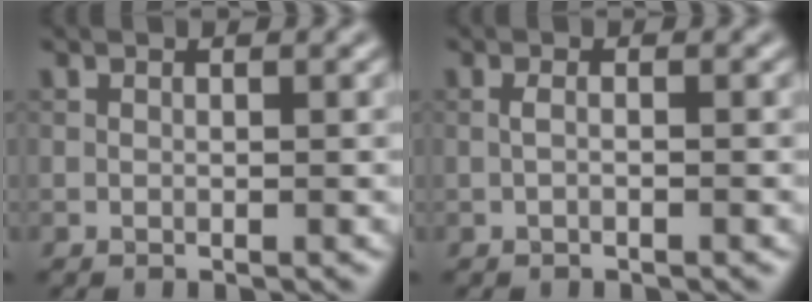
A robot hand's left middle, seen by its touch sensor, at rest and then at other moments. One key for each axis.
{"total": 0.7, "fx": -0.3, "fy": 0.1, "fz": 0.6, "tx": -0.014, "ty": 0.000, "tz": -0.007}